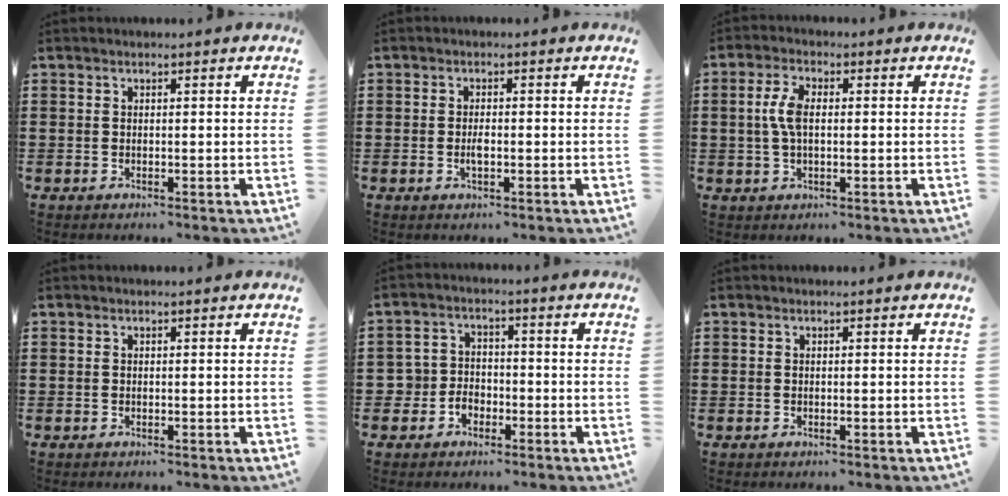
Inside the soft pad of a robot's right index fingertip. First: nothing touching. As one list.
[{"total": 1.8, "force": [-0.4, 0.7, 1.7], "torque": [-0.031, 0.001, -0.007]}, {"total": 5.0, "force": [0.3, 2.2, 4.5], "torque": [-0.112, 0.000, -0.004]}, {"total": 0.0}, {"total": 3.8, "force": [-1.9, 3.2, 0.7], "torque": [-0.032, 0.006, -0.044]}, {"total": 0.0}]